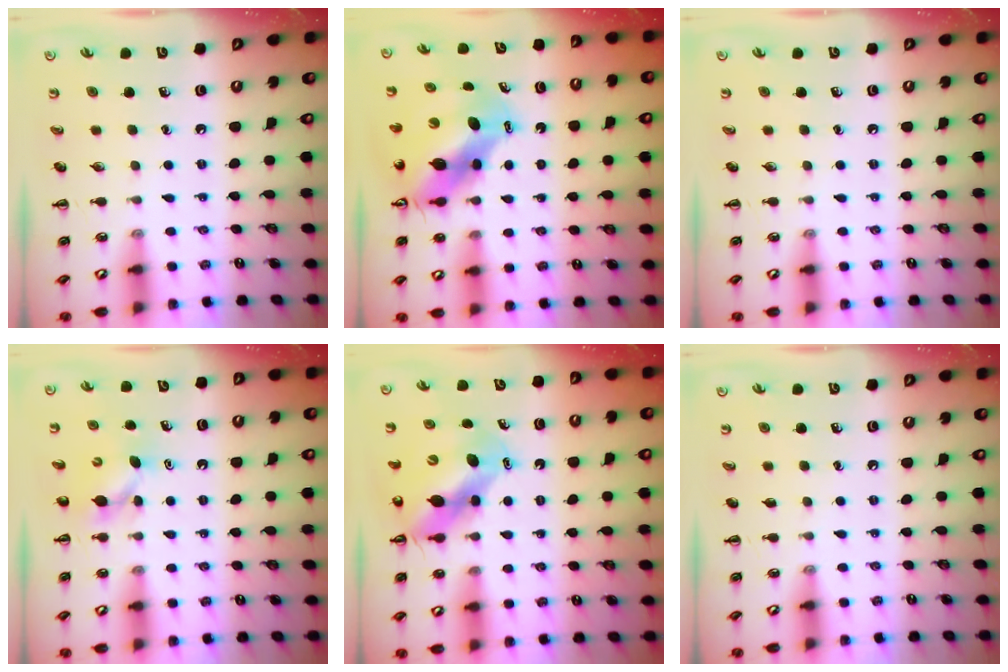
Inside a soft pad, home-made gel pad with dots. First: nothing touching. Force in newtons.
{"total": 10.6, "press": 10.2, "slide": 3.0}
{"total": 0.0}
{"total": 5.0, "press": 4.8, "slide": 1.4}
{"total": 10.0, "press": 9.6, "slide": 2.7}
{"total": 0.0}